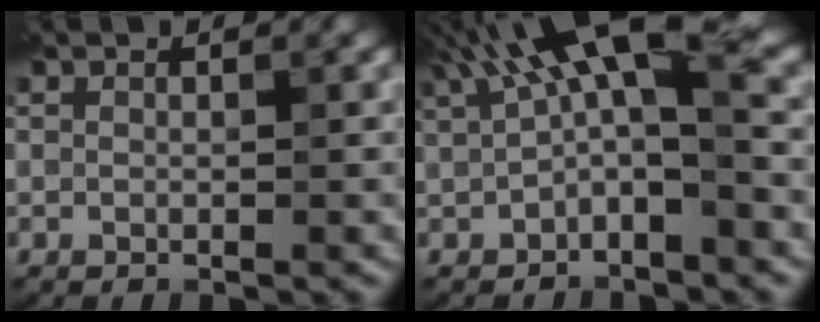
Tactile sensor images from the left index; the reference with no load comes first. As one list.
[{"total": 8.0, "force": [2.2, 2.7, 7.2], "torque": [-0.122, 0.017, 0.024]}]